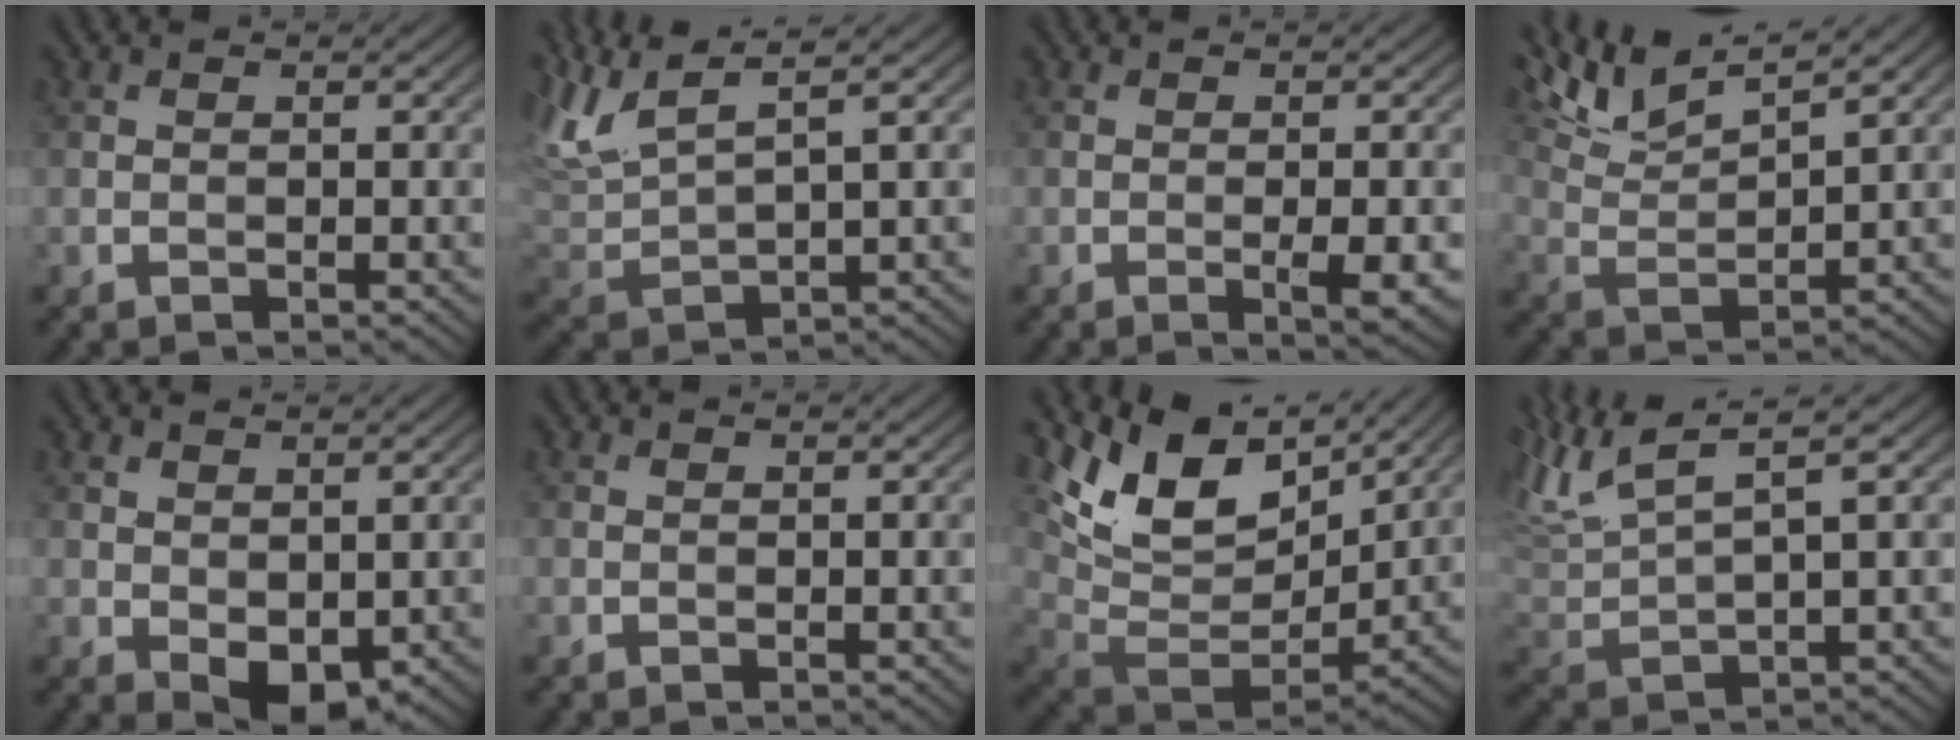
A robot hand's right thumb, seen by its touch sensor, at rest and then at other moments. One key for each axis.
{"total": 8.2, "fx": 4.9, "fy": 2.1, "fz": 6.3, "tx": -0.151, "ty": 0.024, "tz": 0.099}
{"total": 3.2, "fx": -0.9, "fy": 0.6, "fz": 3.0, "tx": -0.053, "ty": -0.003, "tz": -0.010}
{"total": 9.6, "fx": 6.9, "fy": 2.0, "fz": 6.4, "tx": -0.141, "ty": 0.018, "tz": 0.136}
{"total": 4.1, "fx": 0.3, "fy": 2.4, "fz": 3.2, "tx": -0.062, "ty": -0.005, "tz": 0.011}
{"total": 0.0}
{"total": 12.7, "fx": 7.3, "fy": 6.6, "fz": 8.1, "tx": -0.180, "ty": 0.017, "tz": 0.143}
{"total": 9.1, "fx": 5.0, "fy": 2.5, "fz": 7.2, "tx": -0.172, "ty": 0.028, "tz": 0.098}